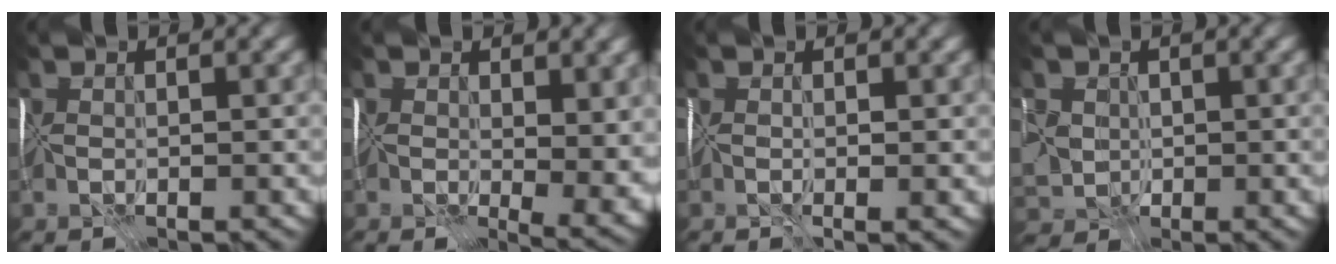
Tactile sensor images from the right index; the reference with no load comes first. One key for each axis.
{"total": 8.9, "fx": 0.5, "fy": 5.1, "fz": 7.3, "tx": -0.086, "ty": -0.021, "tz": 0.031}
{"total": 1.3, "fx": 0.0, "fy": 0.3, "fz": 1.3, "tx": -0.017, "ty": -0.002, "tz": 0.000}
{"total": 3.6, "fx": 0.8, "fy": 3.3, "fz": 1.0, "tx": -0.025, "ty": 0.008, "tz": 0.007}